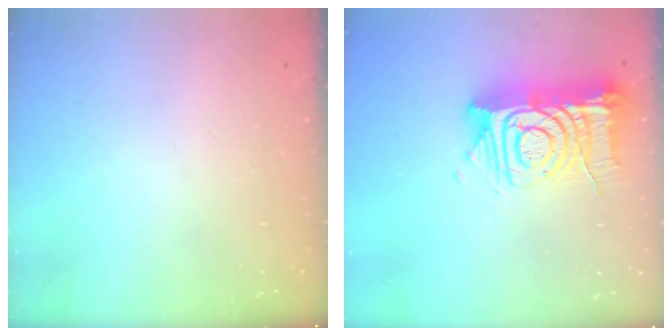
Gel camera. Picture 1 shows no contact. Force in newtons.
{"total": 17.1, "press": 17.0, "slide": 1.9}